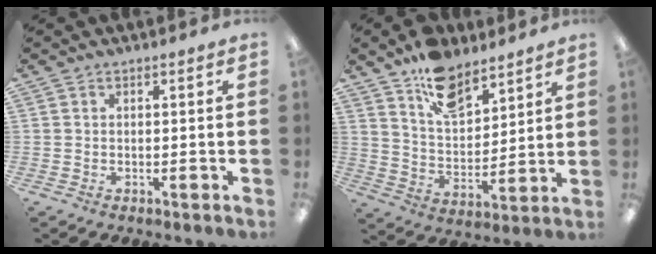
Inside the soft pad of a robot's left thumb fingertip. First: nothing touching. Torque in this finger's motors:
{"motor_torque": [0.30, 0.27, 1.00, -1.78, 0.05]}